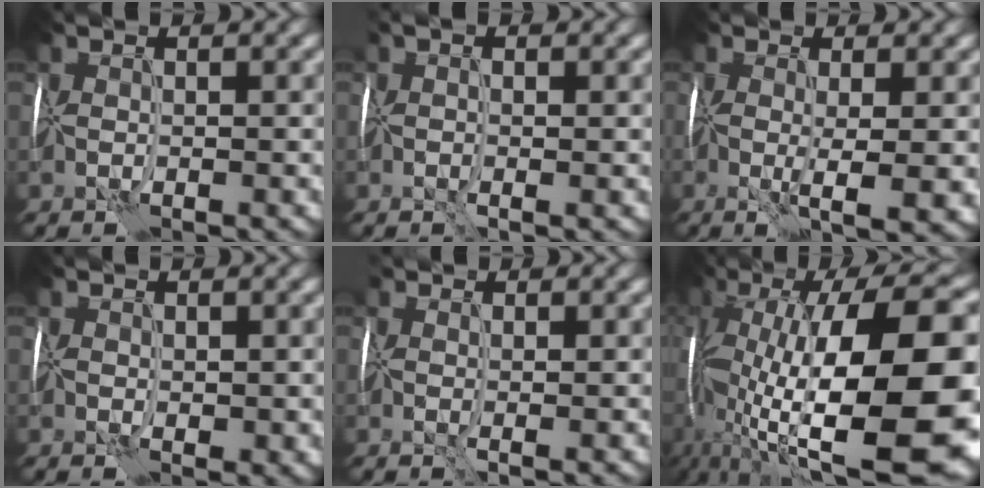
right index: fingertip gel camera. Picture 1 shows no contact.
{"total": 0.7, "force": [-0.1, 0.3, 0.7], "torque": [-0.014, 0.002, -0.007]}
{"total": 5.7, "force": [-1.6, 1.6, 5.2], "torque": [-0.101, -0.014, -0.019]}
{"total": 1.3, "force": [0.0, 0.9, 1.0], "torque": [-0.022, -0.005, 0.002]}
{"total": 1.2, "force": [0.5, 0.8, 0.8], "torque": [-0.014, 0.003, 0.007]}
{"total": 18.0, "force": [-0.5, 7.8, 16.2], "torque": [-0.282, 0.000, -0.003]}